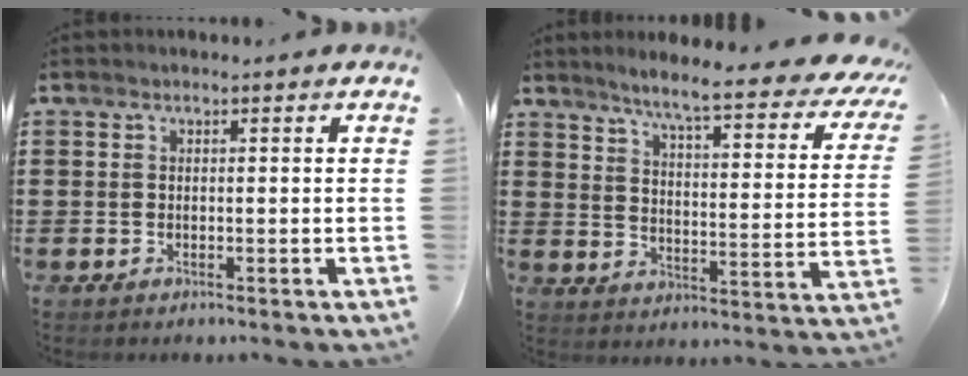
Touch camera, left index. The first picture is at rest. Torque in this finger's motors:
{"motor_torque": [2.14, 0.00, 0.58, 0.15]}